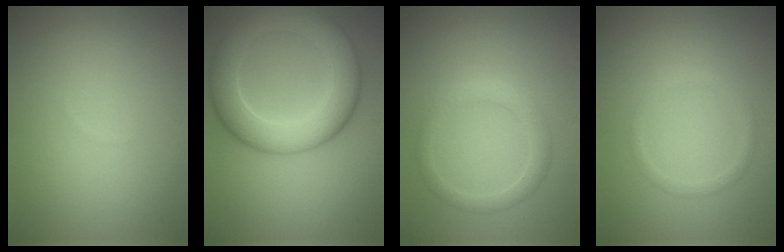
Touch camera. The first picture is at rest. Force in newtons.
{"total": 8.1, "press": 8.1, "slide": 0.7}
{"total": 2.3, "press": 2.2, "slide": 0.1}
{"total": 1.2, "press": 1.2, "slide": 0.1}